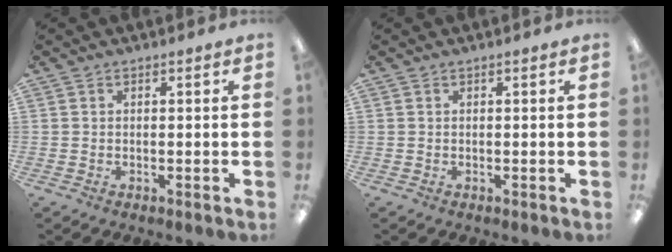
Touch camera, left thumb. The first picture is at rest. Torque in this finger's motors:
{"motor_torque": [-0.01, -0.01, 0.03, 0.02, 0.00]}